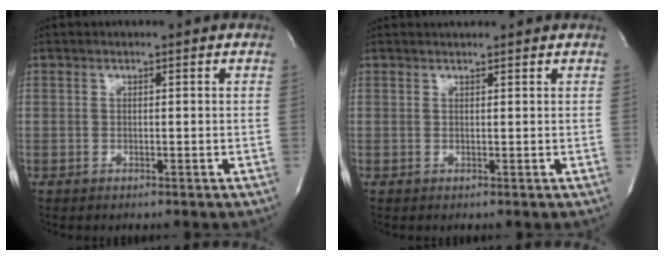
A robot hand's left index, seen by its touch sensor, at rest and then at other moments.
{"total": 1.8, "force": [1.7, 0.1, 0.3], "torque": [-0.007, 0.012, 0.025]}